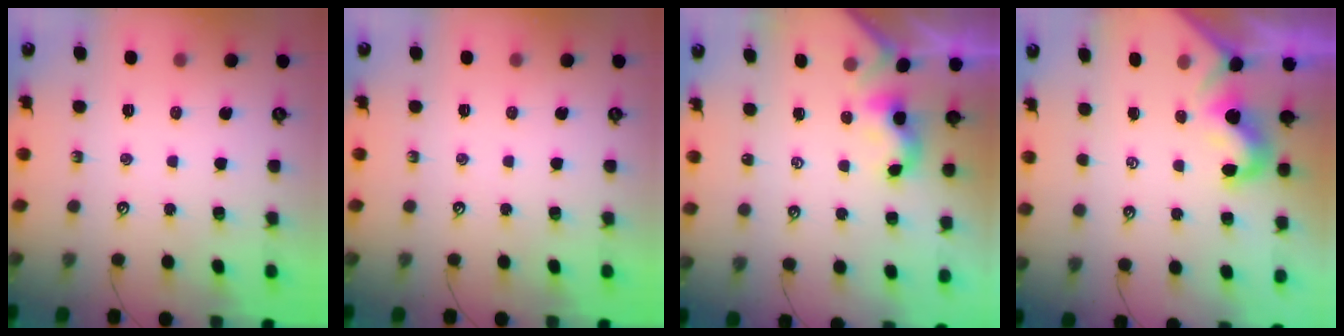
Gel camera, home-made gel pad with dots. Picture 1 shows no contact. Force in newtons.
{"total": 0.0}
{"total": 2.2, "press": 2.2, "slide": 0.2}
{"total": 2.1, "press": 2.0, "slide": 0.6}